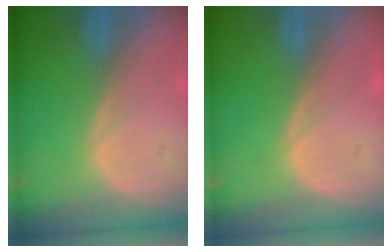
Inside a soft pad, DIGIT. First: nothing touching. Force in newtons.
{"total": 0.0}